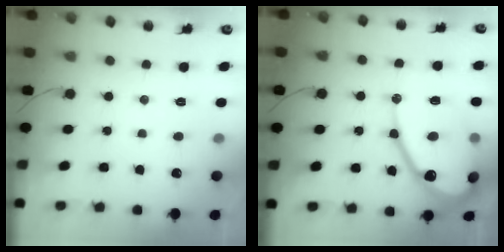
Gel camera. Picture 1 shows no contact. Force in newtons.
{"total": 20.2, "press": 20.1, "slide": 1.8}